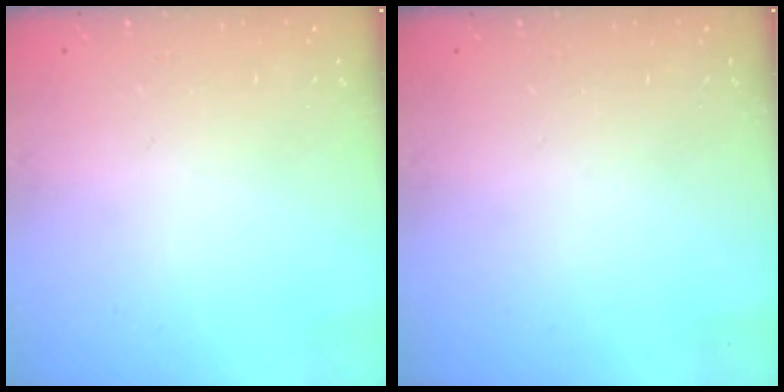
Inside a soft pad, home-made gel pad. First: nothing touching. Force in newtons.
{"total": 0.0}